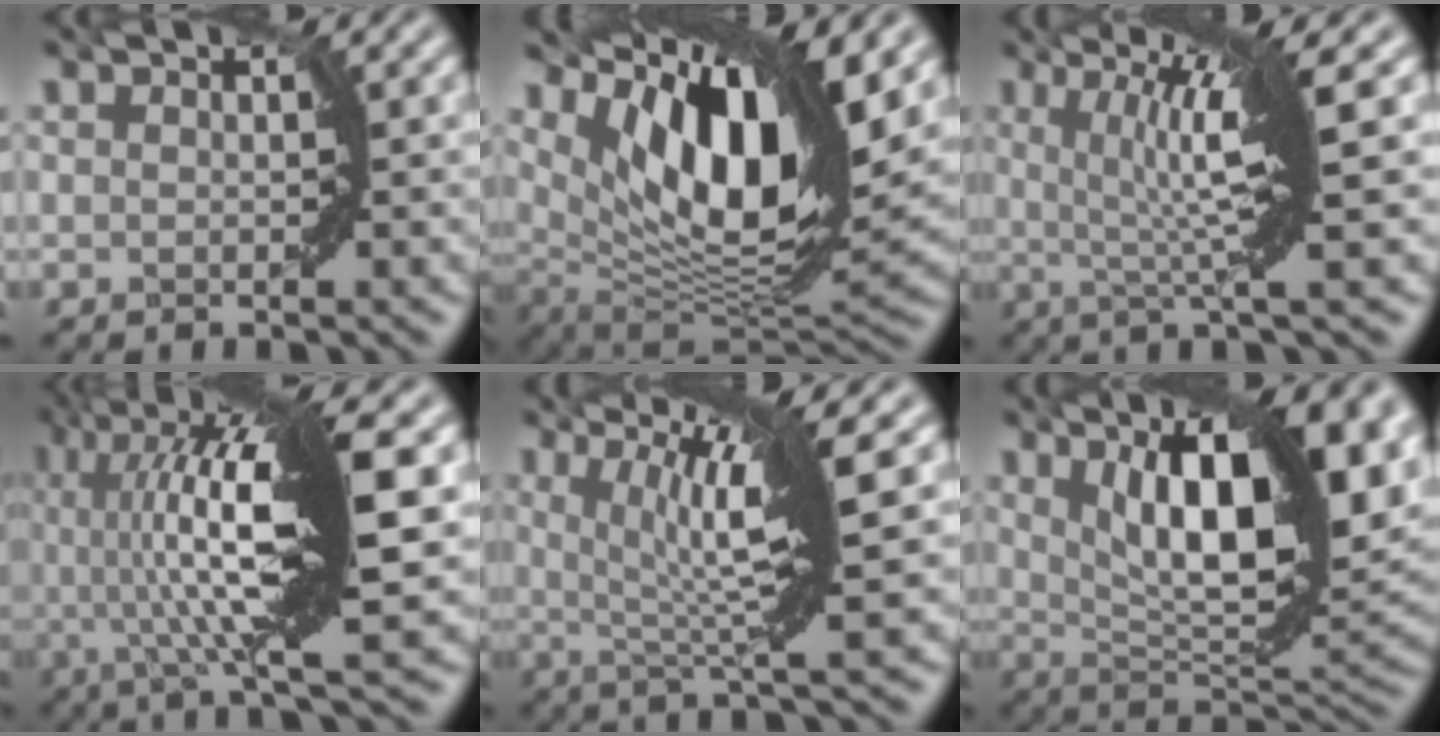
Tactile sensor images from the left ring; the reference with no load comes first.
{"total": 12.7, "force": [5.5, 5.0, 10.3], "torque": [-0.168, -0.005, 0.107]}
{"total": 6.5, "force": [1.4, 0.7, 6.4], "torque": [-0.113, 0.003, 0.024]}
{"total": 12.2, "force": [1.6, 2.7, 11.8], "torque": [-0.194, 0.012, 0.028]}
{"total": 7.3, "force": [2.1, 1.1, 6.9], "torque": [-0.110, 0.003, 0.033]}
{"total": 13.7, "force": [4.5, 4.9, 12.0], "torque": [-0.160, 0.003, 0.072]}